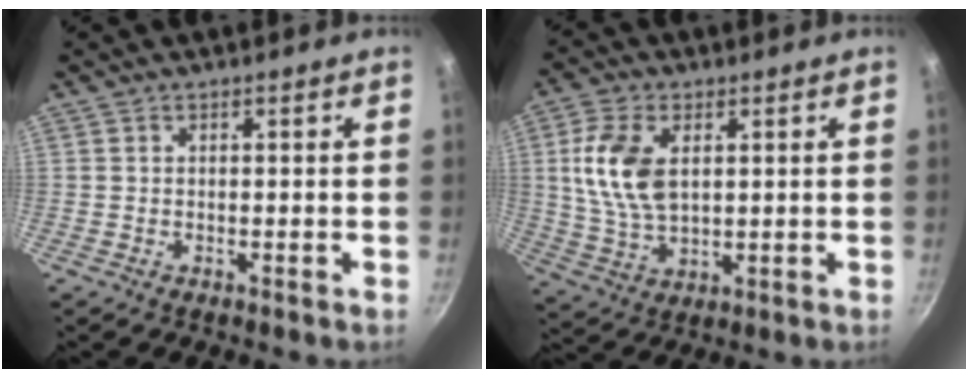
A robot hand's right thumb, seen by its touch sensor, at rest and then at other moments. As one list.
[{"total": 11.7, "force": [2.6, 6.9, 9.1], "torque": [-0.172, -0.011, 0.054]}]